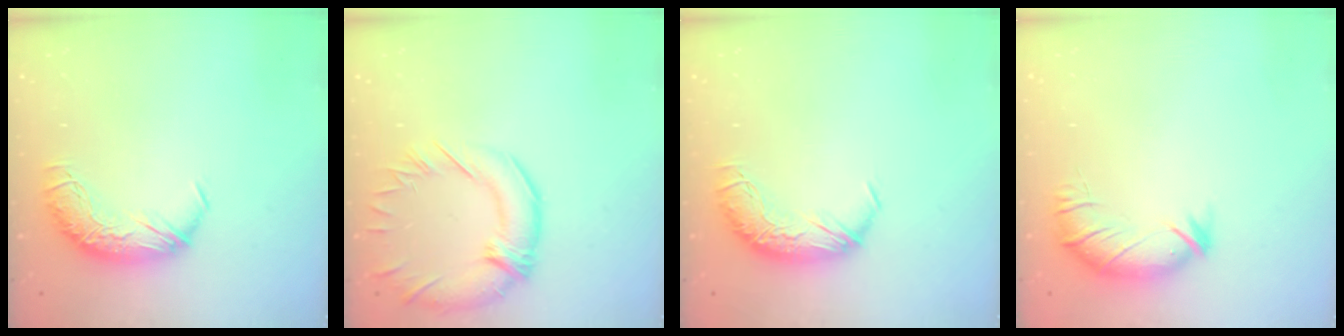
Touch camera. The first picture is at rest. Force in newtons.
{"total": 4.3, "press": 3.8, "slide": 2.1}
{"total": 0.0}
{"total": 3.1, "press": 2.5, "slide": 1.9}